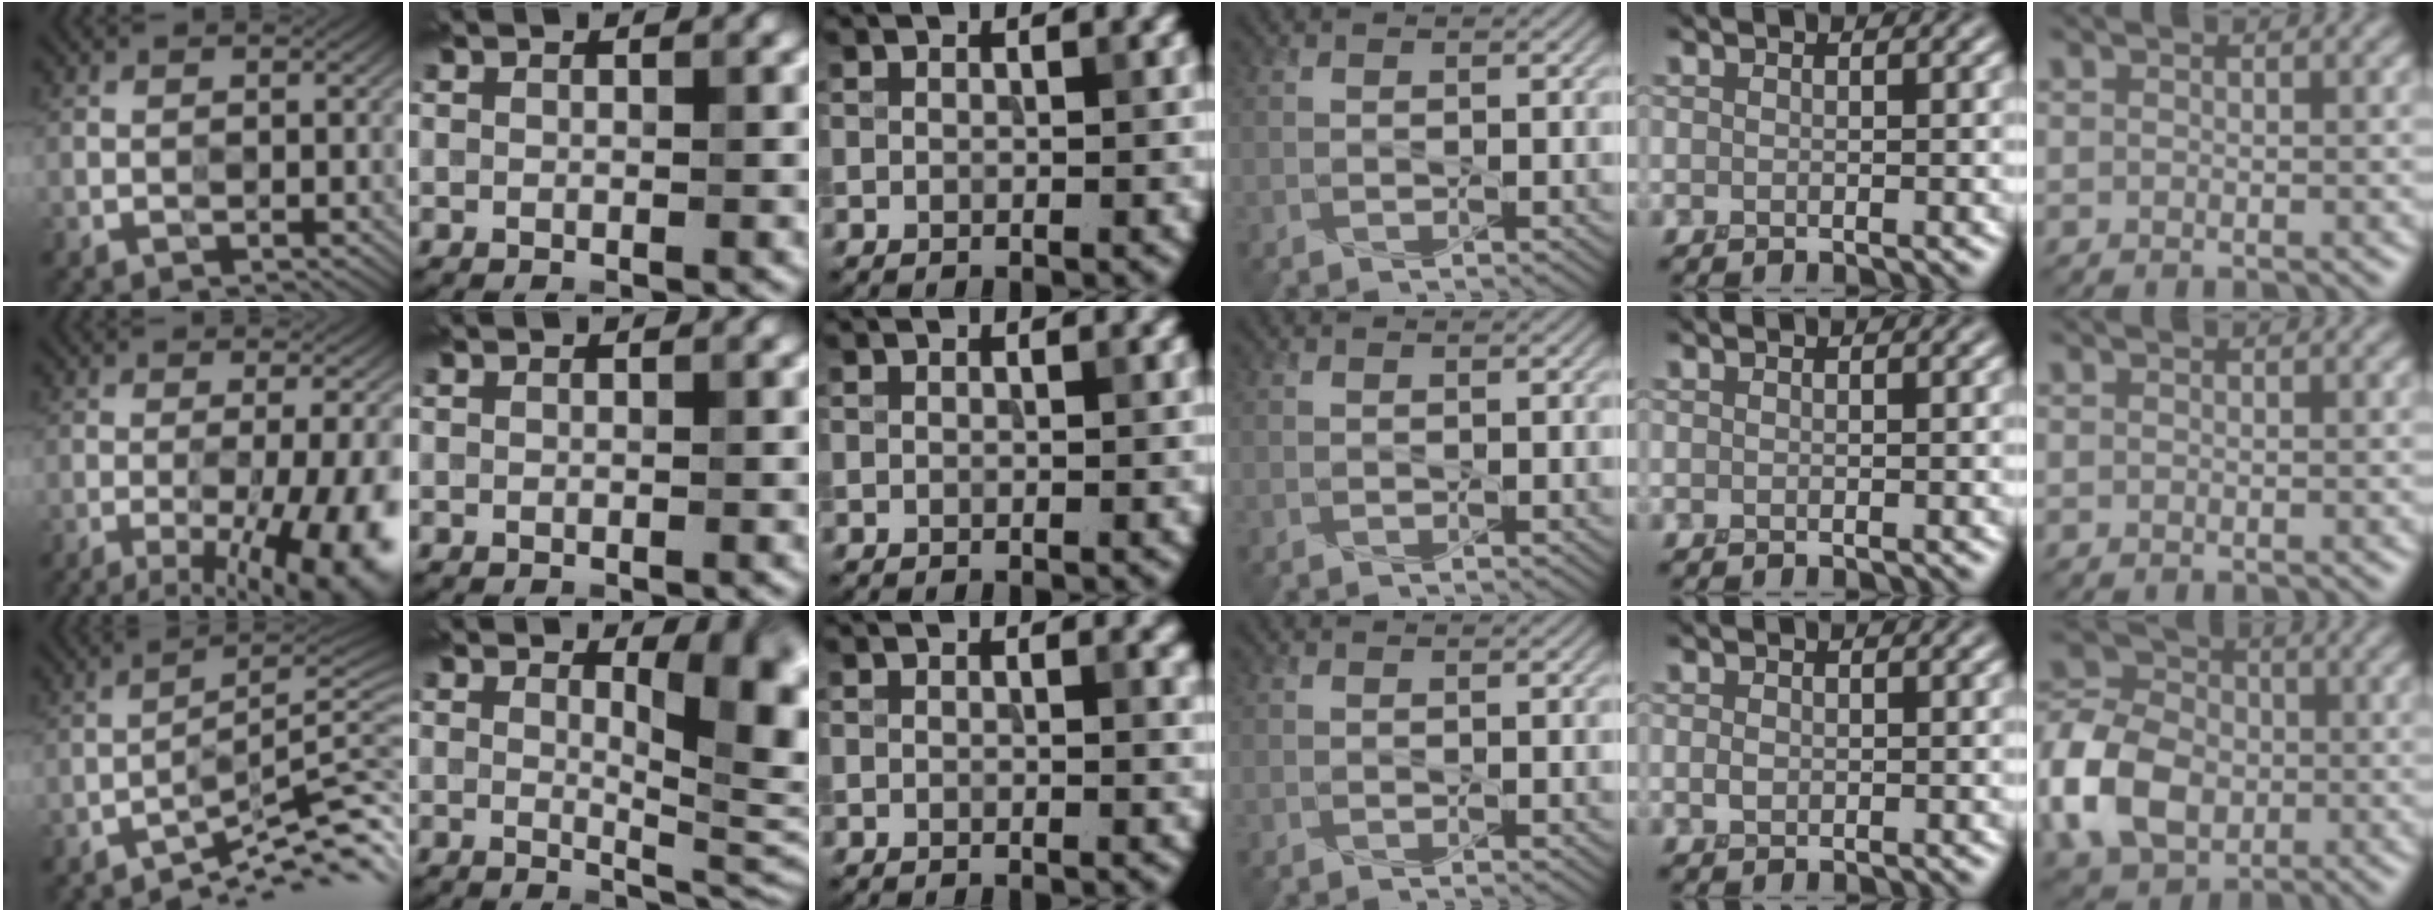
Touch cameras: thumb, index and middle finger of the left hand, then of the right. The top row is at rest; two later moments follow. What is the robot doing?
{"motion": "press", "object": "syringe"}